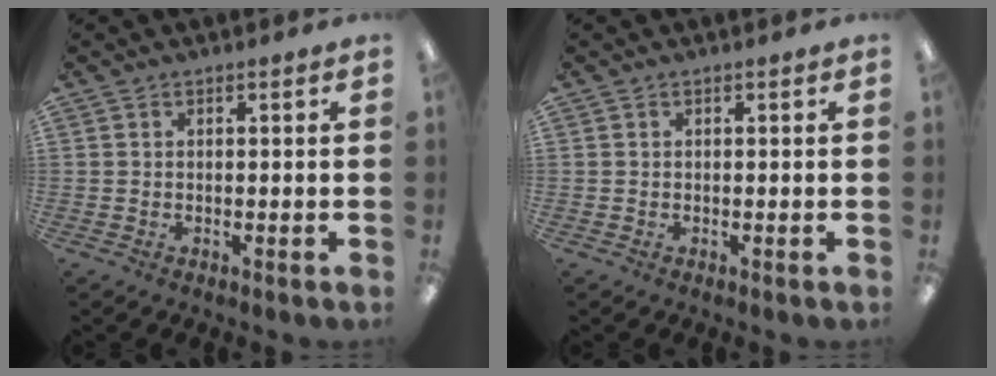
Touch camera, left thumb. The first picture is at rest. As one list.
[{"total": 0.0}]